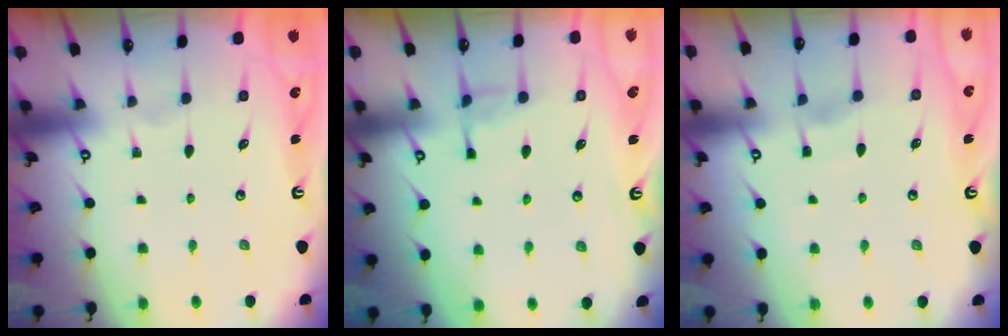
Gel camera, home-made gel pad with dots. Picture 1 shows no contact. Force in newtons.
{"total": 4.2, "press": 4.1, "slide": 0.9}
{"total": 3.2, "press": 3.2, "slide": 0.4}